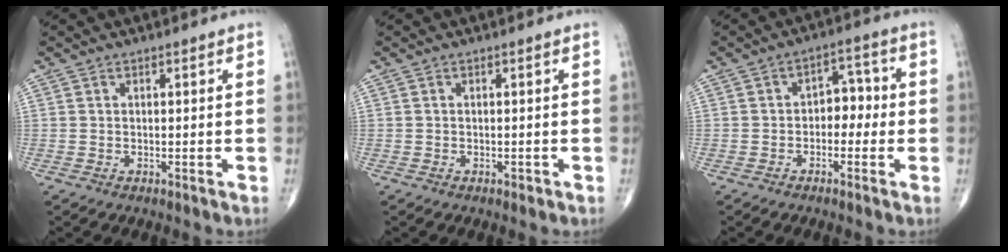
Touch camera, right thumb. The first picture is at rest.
{"total": 0.6, "force": [-0.4, 0.3, 0.3], "torque": [-0.001, 0.000, -0.007]}
{"total": 5.4, "force": [-0.9, 3.8, 3.7], "torque": [-0.022, 0.026, -0.025]}